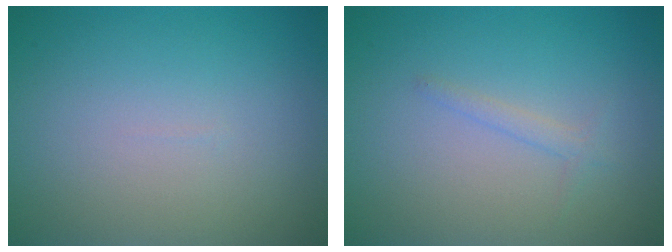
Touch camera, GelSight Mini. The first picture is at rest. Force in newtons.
{"total": 1.0, "press": 1.0, "slide": 0.0}